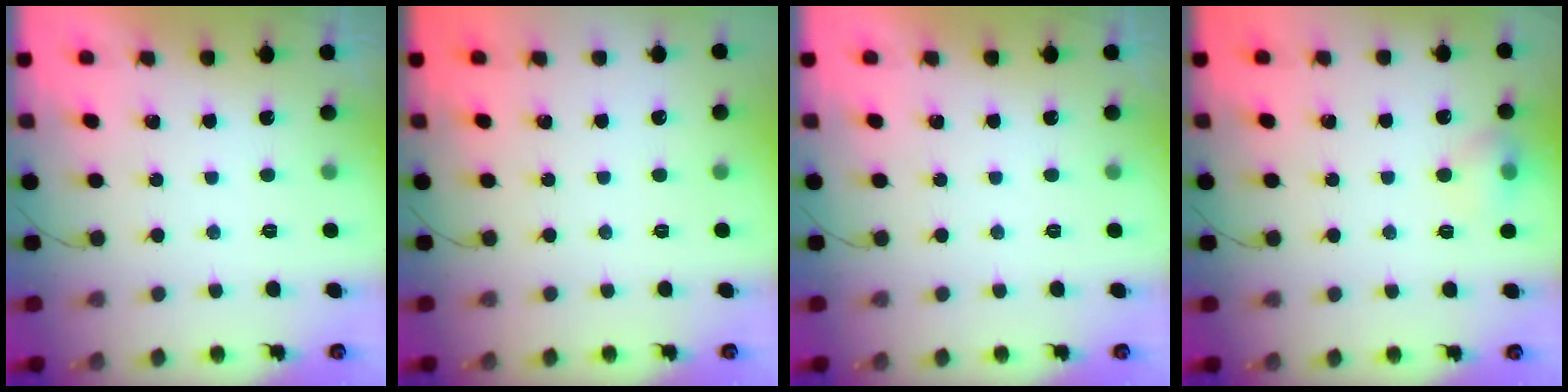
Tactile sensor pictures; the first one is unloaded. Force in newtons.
{"total": 0.0}
{"total": 0.0}
{"total": 6.8, "press": 6.7, "slide": 1.2}